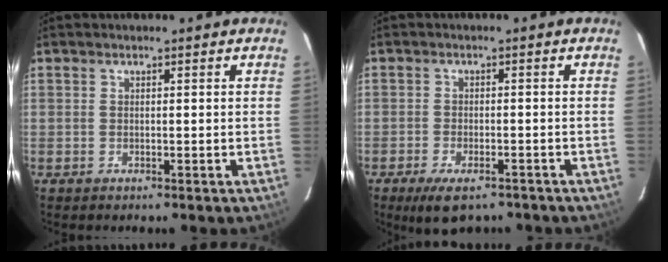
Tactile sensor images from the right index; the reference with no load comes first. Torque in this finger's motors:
{"motor_torque": [0.65, -0.56, 0.23, 0.04]}